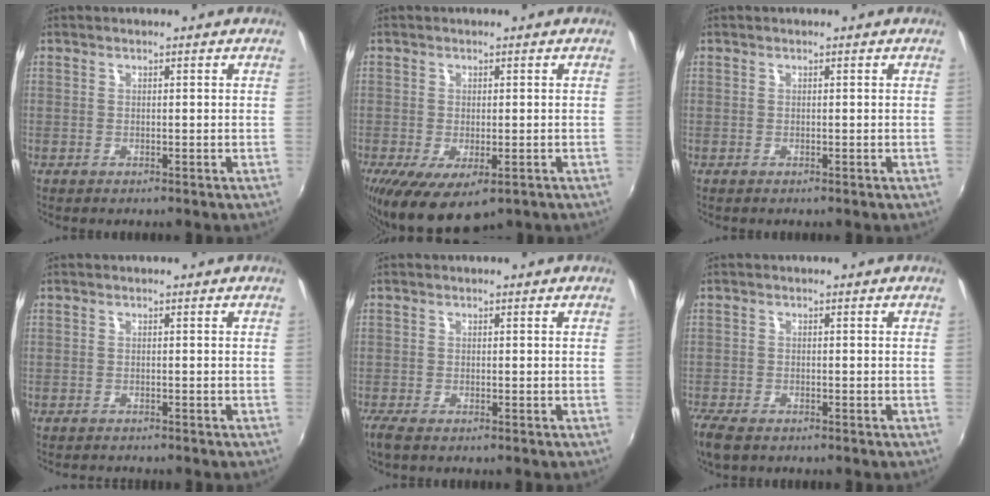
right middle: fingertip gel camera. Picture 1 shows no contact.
{"total": 8.1, "force": [-4.0, 3.7, 6.1], "torque": [-0.116, -0.040, -0.055]}
{"total": 0.0}
{"total": 1.9, "force": [-1.9, 0.1, 0.4], "torque": [-0.016, -0.010, -0.031]}
{"total": 1.9, "force": [-1.4, 0.2, 1.3], "torque": [-0.029, -0.007, -0.028]}
{"total": 4.9, "force": [-3.9, 1.7, 2.6], "torque": [-0.069, -0.021, -0.078]}